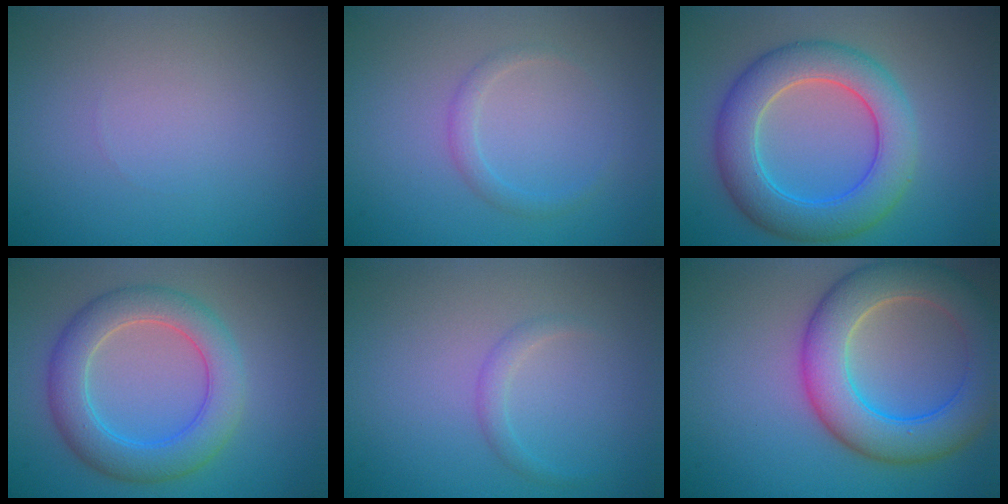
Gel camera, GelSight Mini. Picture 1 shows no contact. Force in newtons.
{"total": 1.3, "press": 1.3, "slide": 0.1}
{"total": 7.1, "press": 7.1, "slide": 0.2}
{"total": 5.8, "press": 5.8, "slide": 0.3}
{"total": 1.1, "press": 1.1, "slide": 0.1}
{"total": 7.9, "press": 7.9, "slide": 0.4}